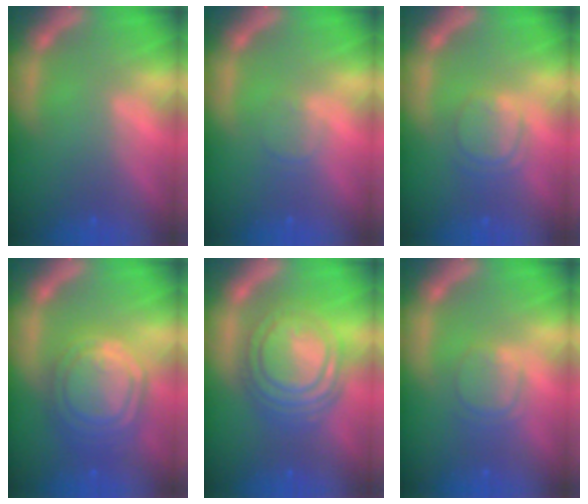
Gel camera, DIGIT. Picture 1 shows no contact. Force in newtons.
{"total": 1.4}
{"total": 3.5}
{"total": 9.5}
{"total": 10.0}
{"total": 3.0}